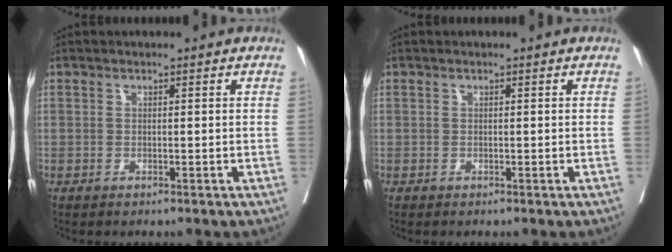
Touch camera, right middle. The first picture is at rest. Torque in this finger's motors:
{"motor_torque": [0.33, -0.32, -0.01, -0.03]}